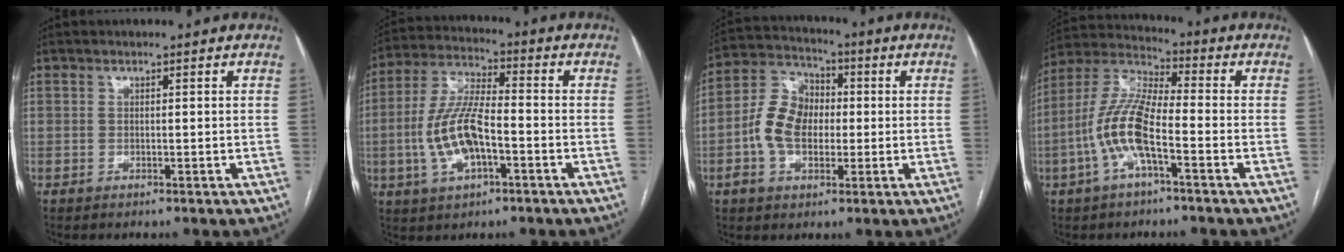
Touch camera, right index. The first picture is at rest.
{"total": 11.3, "force": [-2.7, 3.9, 10.3], "torque": [-0.224, 0.007, -0.050]}
{"total": 9.9, "force": [-1.1, 6.6, 7.2], "torque": [-0.170, 0.032, -0.023]}
{"total": 10.9, "force": [-3.5, 2.6, 10.1], "torque": [-0.227, 0.013, -0.072]}